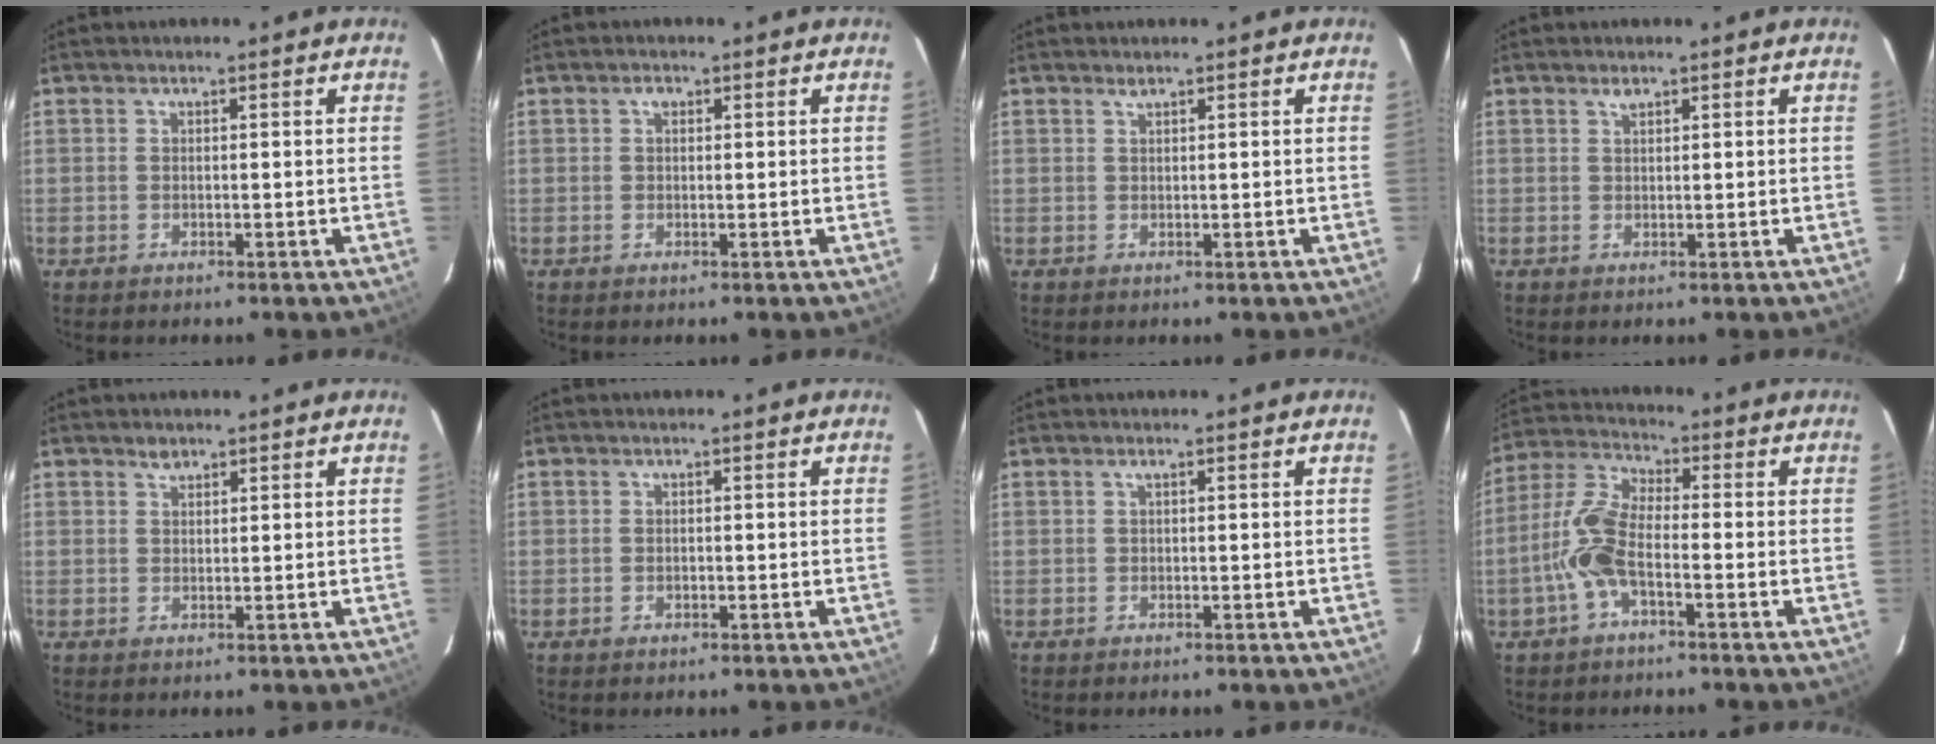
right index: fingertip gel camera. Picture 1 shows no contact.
{"total": 1.1, "force": [0.3, 0.9, 0.5], "torque": [-0.007, 0.007, 0.003]}
{"total": 0.5, "force": [0.5, 0.1, 0.2], "torque": [-0.002, 0.001, 0.009]}
{"total": 1.0, "force": [0.7, 0.4, 0.5], "torque": [-0.007, 0.003, 0.013]}
{"total": 1.4, "force": [1.0, 0.8, 0.4], "torque": [-0.006, 0.003, 0.018]}
{"total": 0.9, "force": [-0.3, 0.7, 0.5], "torque": [-0.008, 0.001, -0.004]}
{"total": 0.0}
{"total": 8.9, "force": [-3.1, 2.9, 7.8], "torque": [-0.182, 0.010, -0.065]}